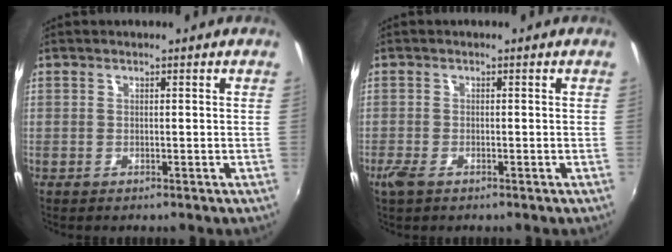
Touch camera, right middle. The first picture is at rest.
{"total": 2.6, "force": [-1.7, 1.1, 1.6], "torque": [-0.037, -0.008, -0.033]}